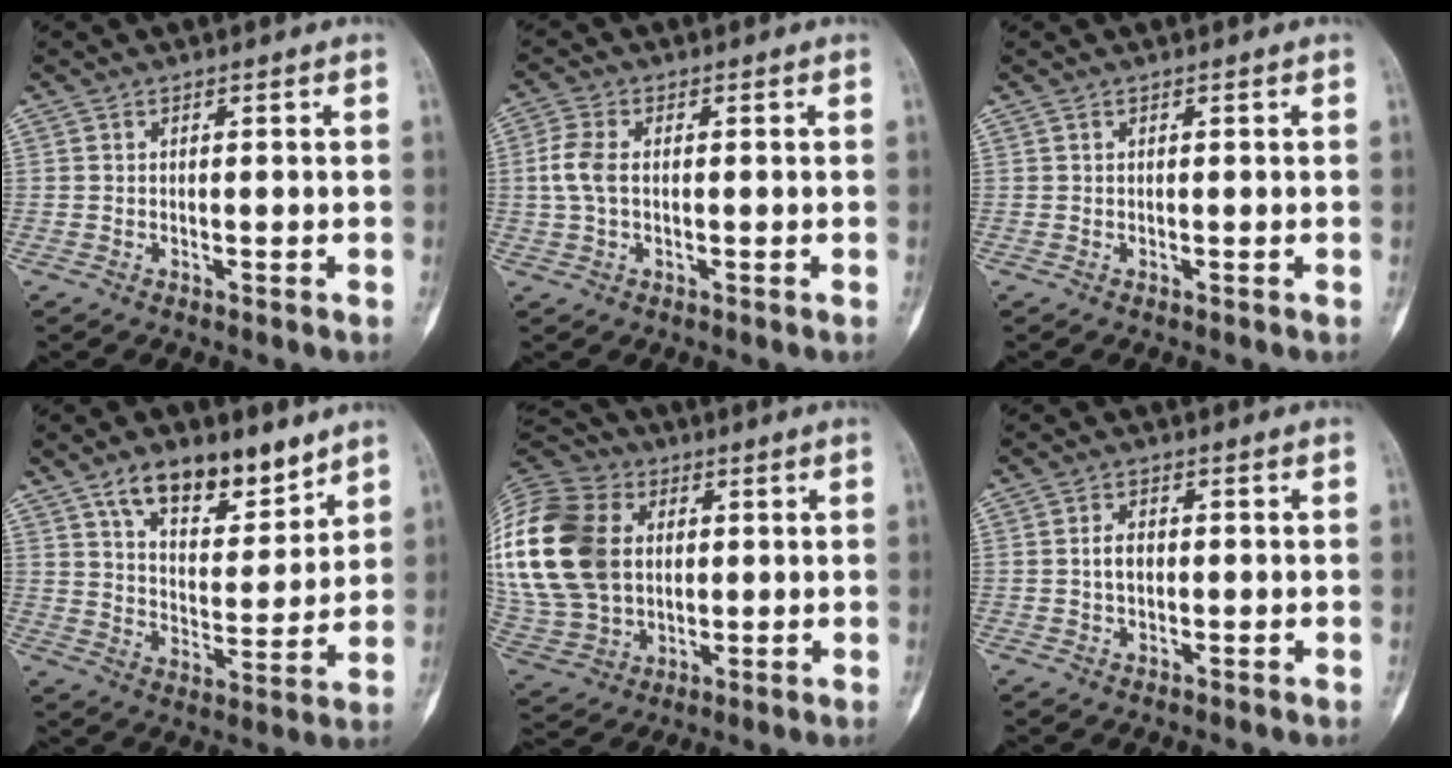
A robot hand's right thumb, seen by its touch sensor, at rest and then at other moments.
{"total": 4.8, "force": [0.2, 2.7, 4.0], "torque": [-0.104, 0.007, -0.002]}
{"total": 0.0}
{"total": 14.1, "force": [9.4, 6.5, 8.3], "torque": [-0.094, -0.059, 0.161]}
{"total": 27.6, "force": [4.5, 20.5, 17.9], "torque": [-0.406, 0.025, 0.095]}
{"total": 2.9, "force": [0.0, 1.9, 2.2], "torque": [-0.038, 0.004, -0.002]}